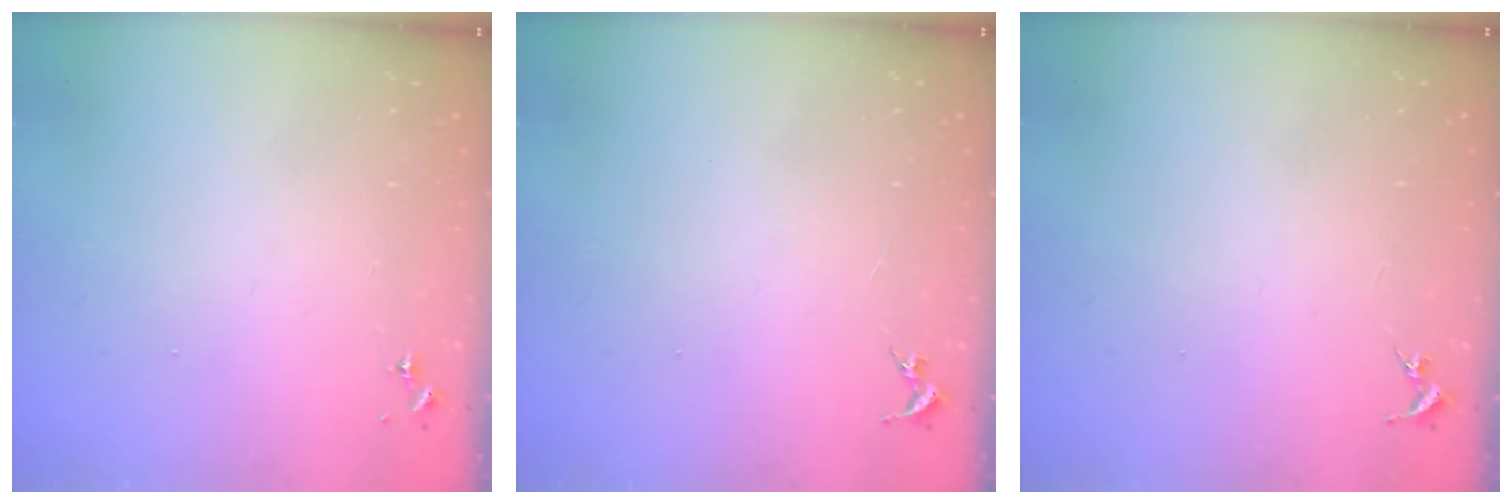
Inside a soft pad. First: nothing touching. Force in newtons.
{"total": 0.0}
{"total": 0.0}